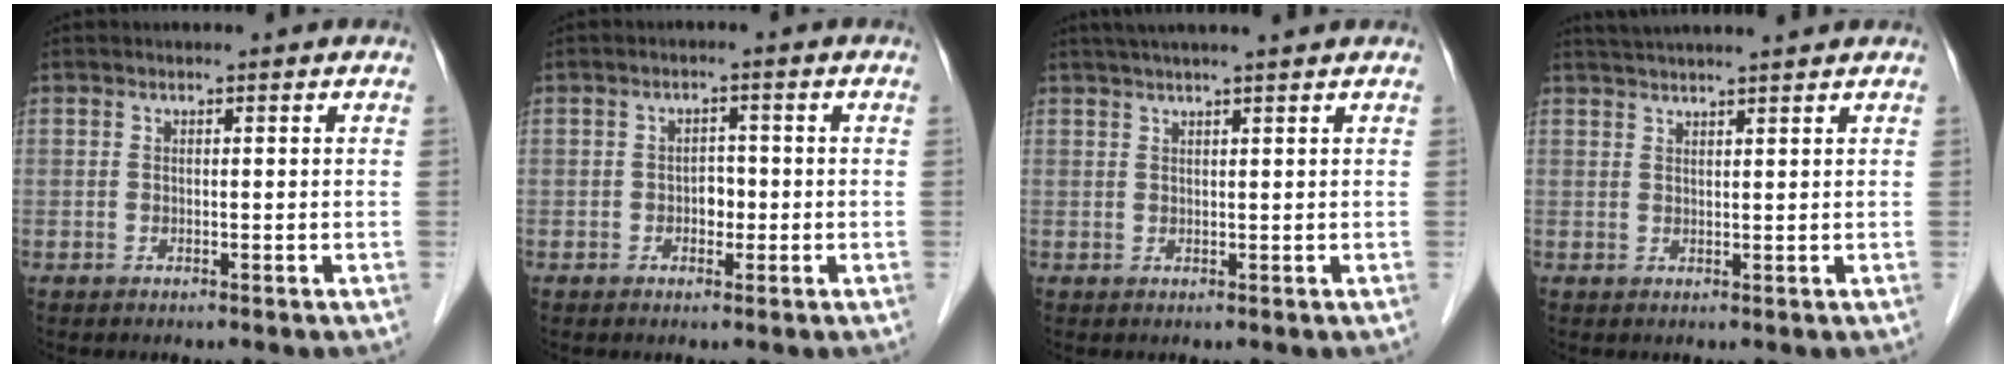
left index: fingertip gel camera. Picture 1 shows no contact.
{"total": 2.2, "force": [-0.6, 1.5, 1.5], "torque": [-0.018, 0.007, -0.009]}
{"total": 7.3, "force": [6.1, -0.5, 3.9], "torque": [-0.058, 0.031, 0.084]}
{"total": 8.0, "force": [7.2, -0.4, 3.4], "torque": [-0.054, 0.032, 0.103]}